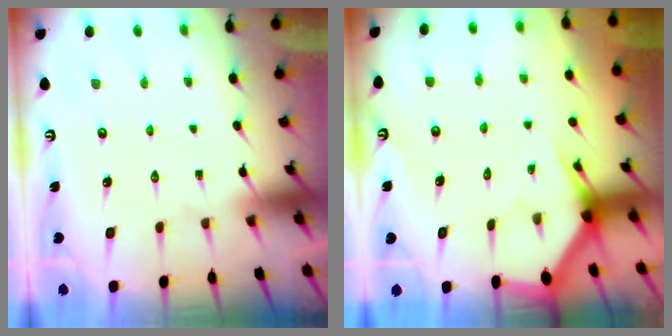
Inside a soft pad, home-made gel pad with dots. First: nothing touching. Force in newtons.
{"total": 3.0, "press": 3.0, "slide": 0.1}